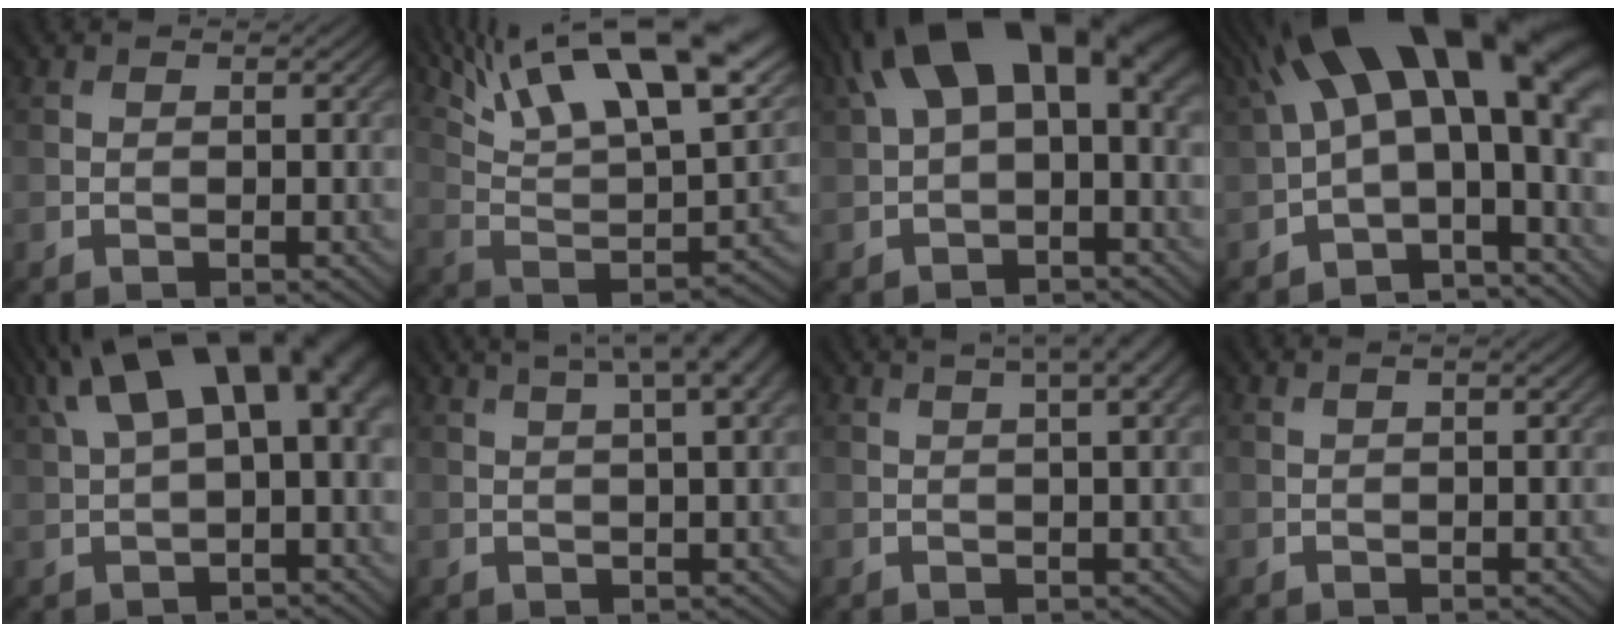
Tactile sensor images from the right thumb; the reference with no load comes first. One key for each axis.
{"total": 21.3, "fx": 13.3, "fy": 6.9, "fz": 15.1, "tx": -0.257, "ty": 0.041, "tz": 0.218}
{"total": 13.6, "fx": 3.5, "fy": 7.3, "fz": 10.9, "tx": -0.188, "ty": 0.015, "tz": 0.064}
{"total": 19.0, "fx": 4.3, "fy": 8.0, "fz": 16.7, "tx": -0.243, "ty": 0.015, "tz": 0.093}
{"total": 14.5, "fx": 4.5, "fy": 6.3, "fz": 12.2, "tx": -0.202, "ty": 0.025, "tz": 0.087}
{"total": 8.2, "fx": 4.2, "fy": 2.1, "fz": 6.7, "tx": -0.081, "ty": 0.029, "tz": 0.051}
{"total": 5.2, "fx": 2.7, "fy": 1.1, "fz": 4.3, "tx": -0.051, "ty": 0.017, "tz": 0.030}
{"total": 1.1, "fx": 0.7, "fy": 0.0, "fz": 0.9, "tx": -0.013, "ty": 0.004, "tz": 0.013}